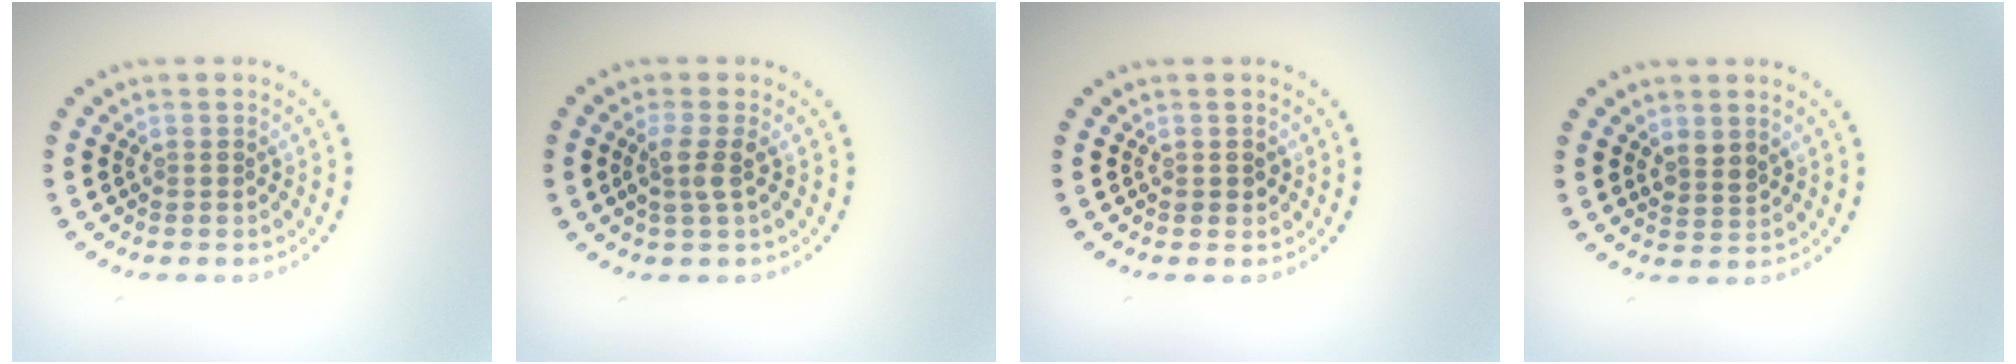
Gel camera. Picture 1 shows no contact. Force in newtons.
{"total": 1.9, "press": 1.5, "slide": 1.2}
{"total": 0.8, "press": 0.8, "slide": 0.2}
{"total": 1.5, "press": 1.2, "slide": 0.8}